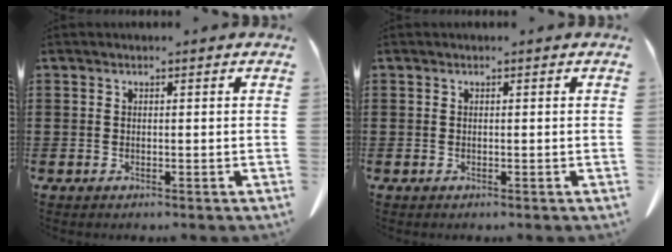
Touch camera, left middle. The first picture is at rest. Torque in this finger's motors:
{"motor_torque": [0.06, -0.06, 0.10, -0.01]}